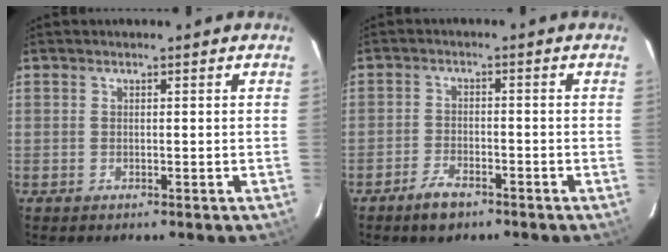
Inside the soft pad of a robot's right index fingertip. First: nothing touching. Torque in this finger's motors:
{"motor_torque": [0.25, -0.29, 0.21, 0.01]}